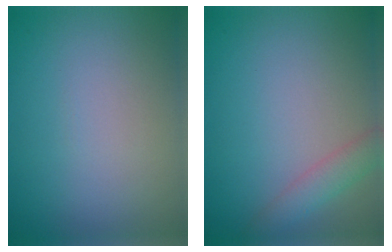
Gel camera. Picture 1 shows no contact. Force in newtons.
{"total": 2.3, "press": 2.3, "slide": 0.1}